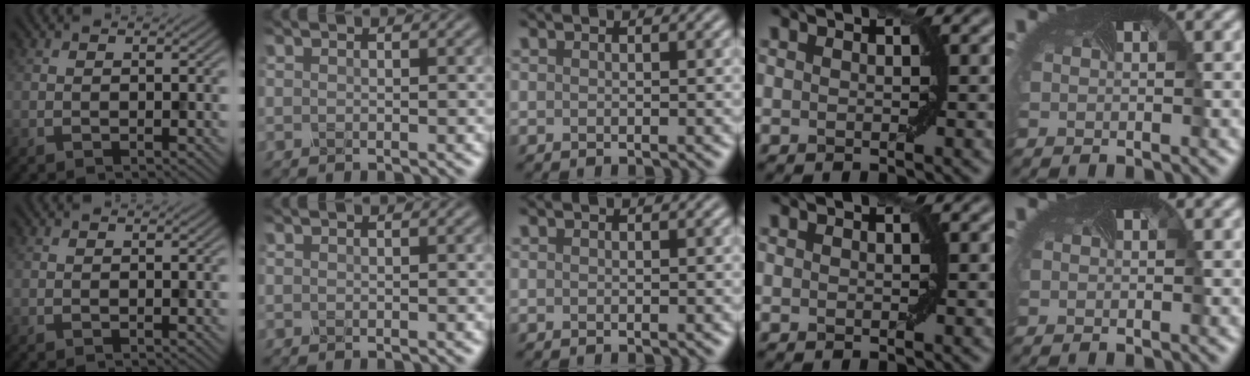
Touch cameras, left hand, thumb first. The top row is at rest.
{}